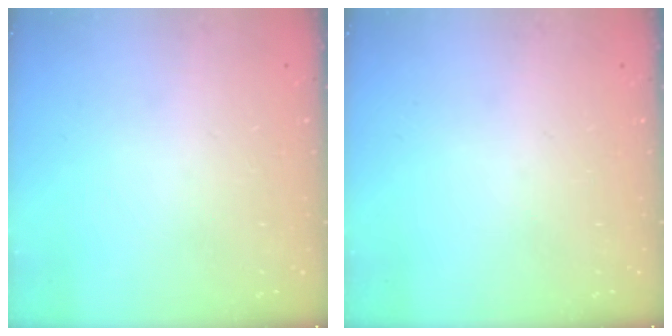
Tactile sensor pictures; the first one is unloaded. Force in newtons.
{"total": 0.0}